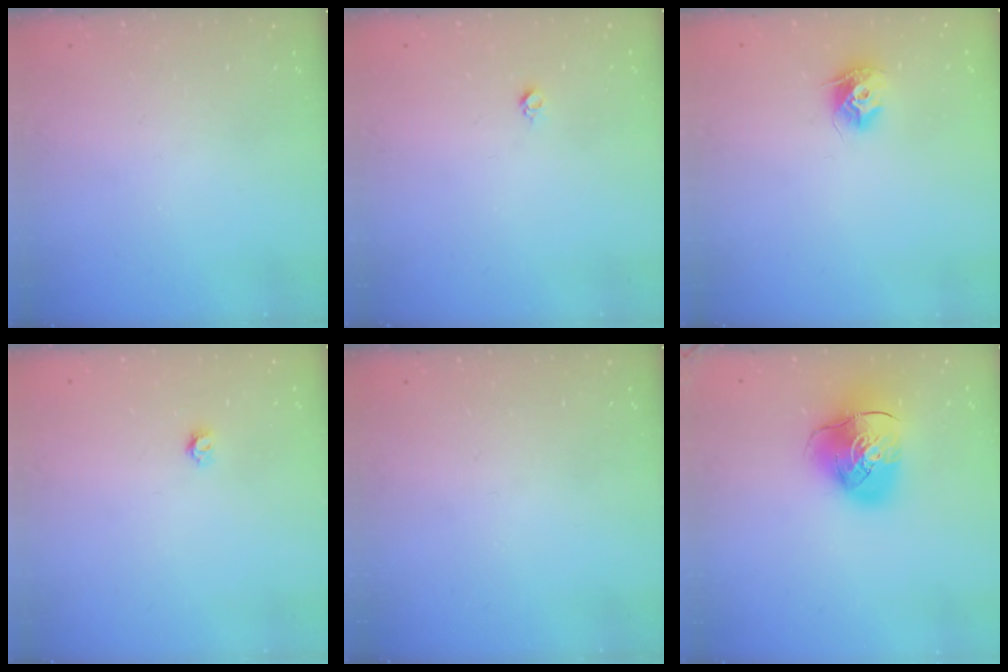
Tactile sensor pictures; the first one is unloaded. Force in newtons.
{"total": 3.0, "press": 2.9, "slide": 0.4}
{"total": 9.1, "press": 9.1, "slide": 0.3}
{"total": 3.2, "press": 3.2, "slide": 0.3}
{"total": 0.0}
{"total": 12.1, "press": 11.9, "slide": 1.9}